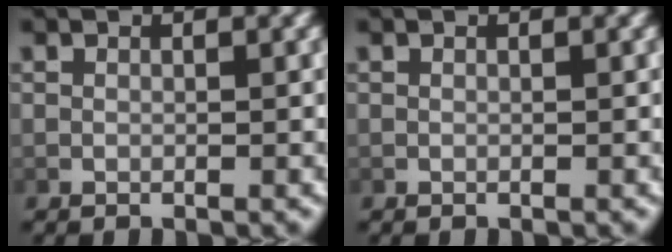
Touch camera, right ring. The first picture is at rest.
{"total": 0.0}